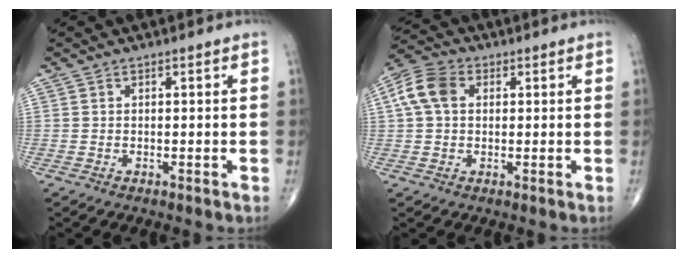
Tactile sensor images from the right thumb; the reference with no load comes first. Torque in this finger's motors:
{"motor_torque": [-0.51, 0.62, 0.07, -0.06, 0.17]}